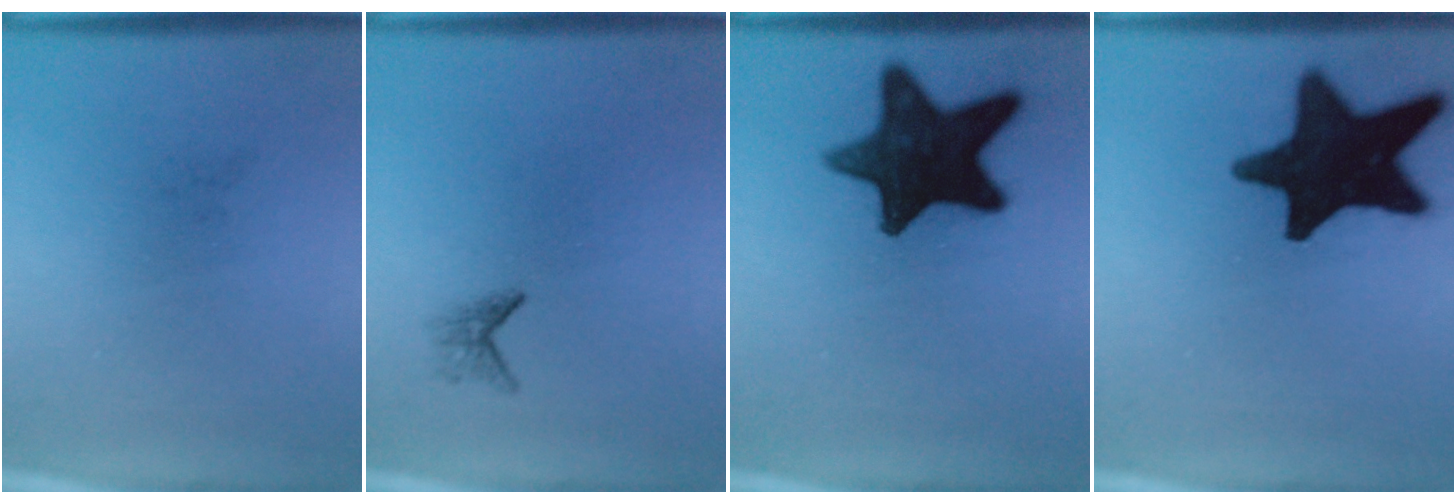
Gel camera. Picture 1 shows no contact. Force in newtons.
{"total": 1.2}
{"total": 16.0}
{"total": 18.5}